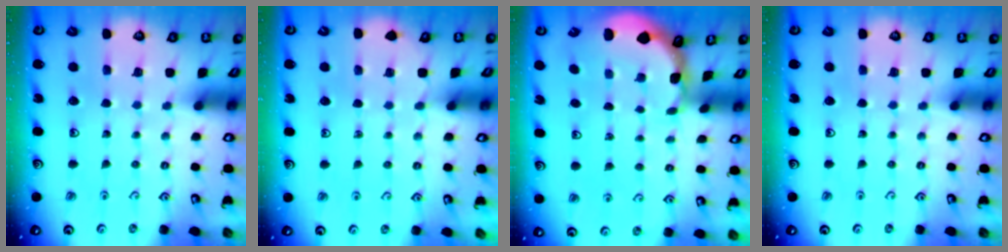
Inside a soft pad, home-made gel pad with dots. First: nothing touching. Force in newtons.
{"total": 3.3, "press": 3.3, "slide": 0.4}
{"total": 1.3, "press": 1.2, "slide": 0.1}
{"total": 0.0}